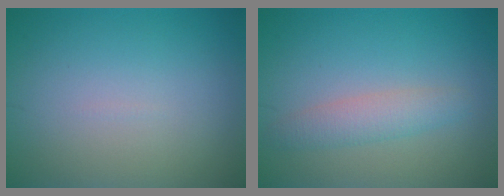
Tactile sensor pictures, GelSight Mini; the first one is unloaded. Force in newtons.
{"total": 2.5, "press": 2.5, "slide": 0.1}